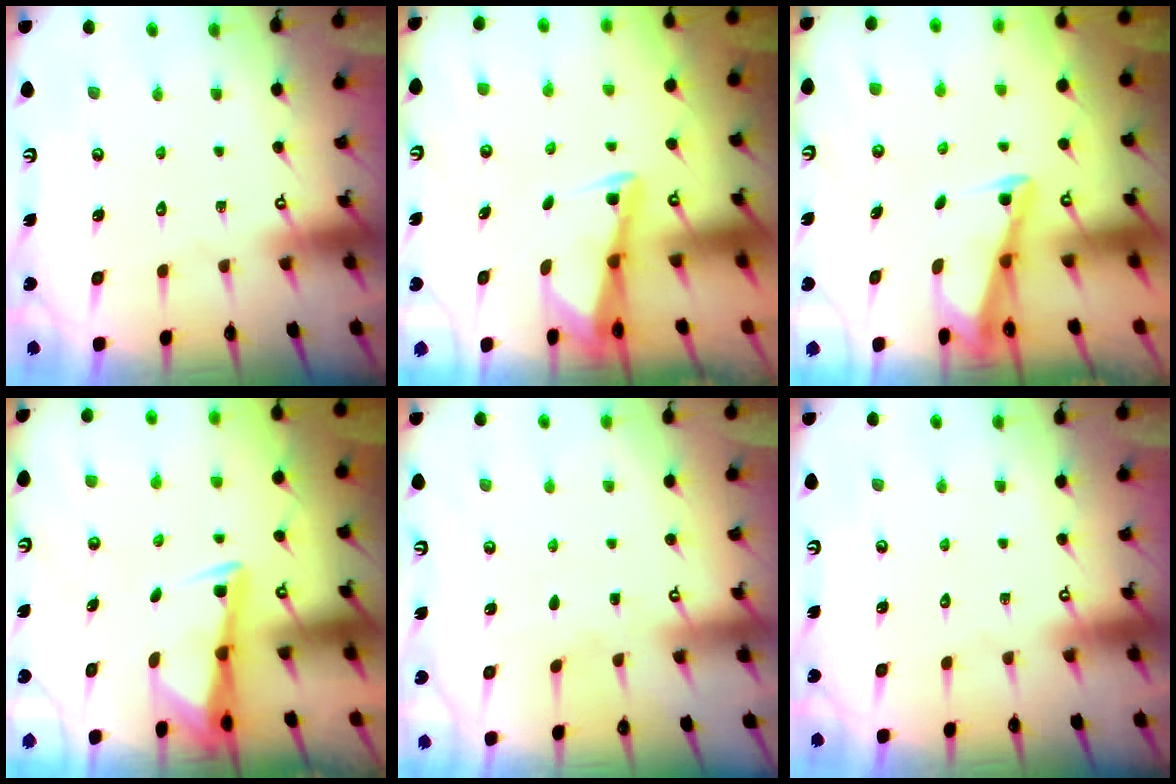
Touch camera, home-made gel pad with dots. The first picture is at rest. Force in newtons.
{"total": 2.8, "press": 2.8, "slide": 0.2}
{"total": 2.7, "press": 2.7, "slide": 0.3}
{"total": 3.2, "press": 3.2, "slide": 0.4}
{"total": 1.6, "press": 1.6, "slide": 0.3}
{"total": 0.0}